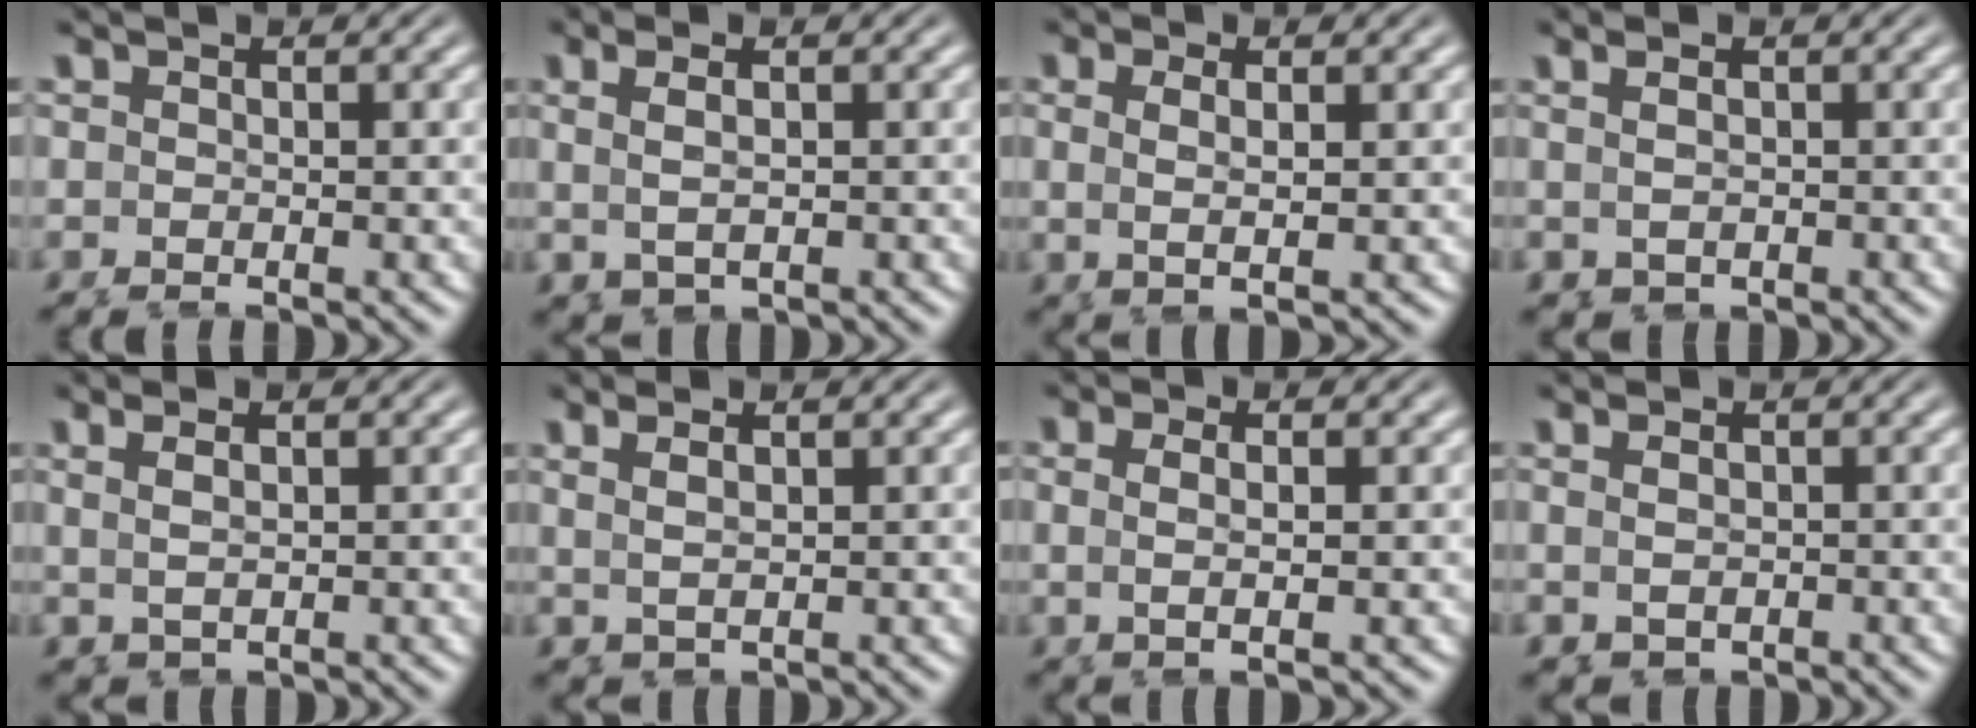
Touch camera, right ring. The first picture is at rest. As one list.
[{"total": 3.1, "force": [0.3, 1.8, 2.5], "torque": [-0.052, 0.003, 0.006]}, {"total": 2.7, "force": [0.3, 1.0, 2.5], "torque": [-0.051, 0.000, 0.005]}, {"total": 1.6, "force": [0.1, 1.1, 1.2], "torque": [-0.019, -0.003, 0.006]}, {"total": 2.2, "force": [0.8, 1.1, 1.7], "torque": [-0.032, 0.006, 0.015]}, {"total": 2.5, "force": [1.1, 1.3, 1.8], "torque": [-0.033, 0.007, 0.020]}, {"total": 2.3, "force": [-0.1, 0.6, 2.2], "torque": [-0.045, -0.002, -0.001]}, {"total": 1.4, "force": [0.0, 1.0, 1.0], "torque": [-0.017, -0.010, 0.006]}]